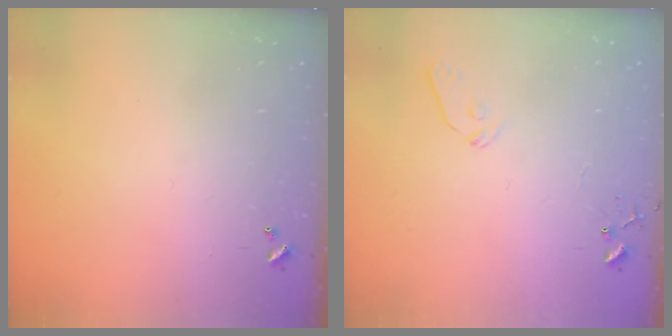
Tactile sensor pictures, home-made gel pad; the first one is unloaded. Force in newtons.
{"total": 7.5, "press": 7.4, "slide": 0.9}